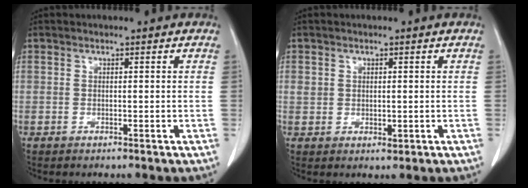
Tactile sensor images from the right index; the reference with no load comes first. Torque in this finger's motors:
{"motor_torque": [0.16, 0.05, 0.08, 0.01]}